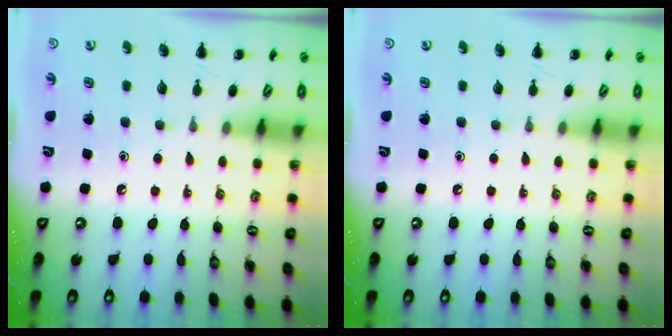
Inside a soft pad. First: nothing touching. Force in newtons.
{"total": 0.0}